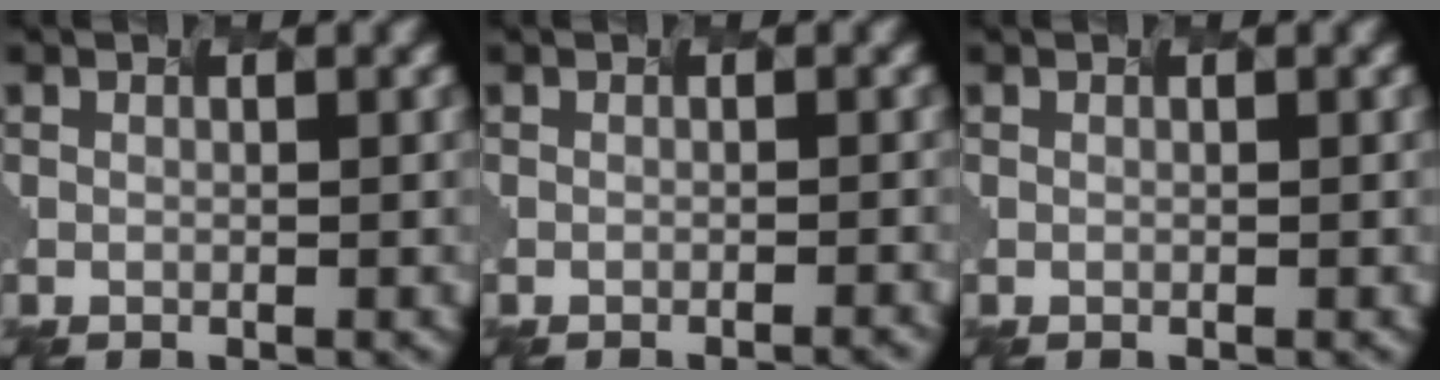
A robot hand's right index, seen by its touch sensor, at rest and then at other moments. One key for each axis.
{"total": 1.4, "fx": -0.7, "fy": 0.5, "fz": 1.2, "tx": 0.003, "ty": 0.007, "tz": -0.007}
{"total": 0.0}